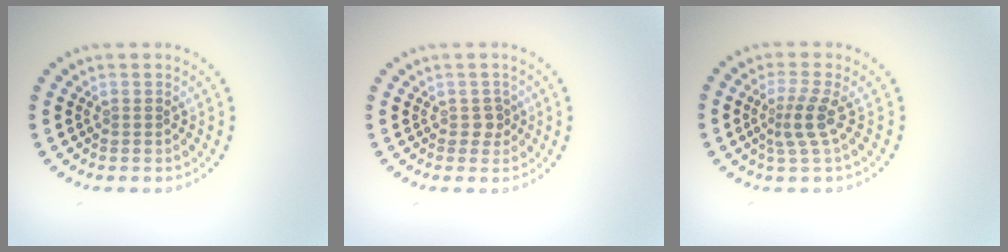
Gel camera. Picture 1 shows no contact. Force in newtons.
{"total": 1.2, "press": 1.0, "slide": 0.6}
{"total": 2.5, "press": 1.7, "slide": 1.8}